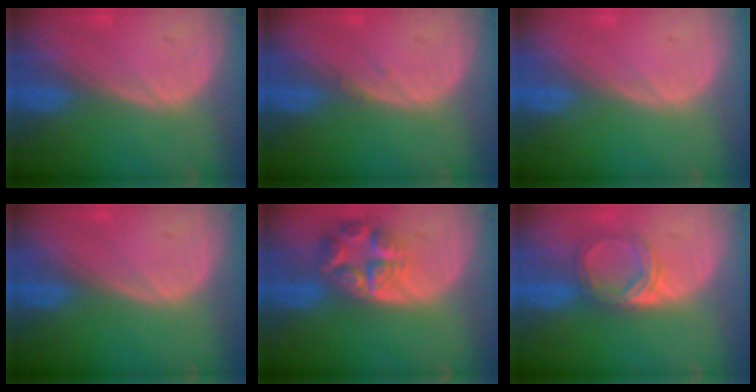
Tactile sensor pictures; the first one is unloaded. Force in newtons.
{"total": 0.6, "press": 0.5, "slide": 0.1}
{"total": 0.0}
{"total": 0.0}
{"total": 7.6, "press": 6.7, "slide": 3.6}
{"total": 5.2, "press": 4.6, "slide": 2.4}